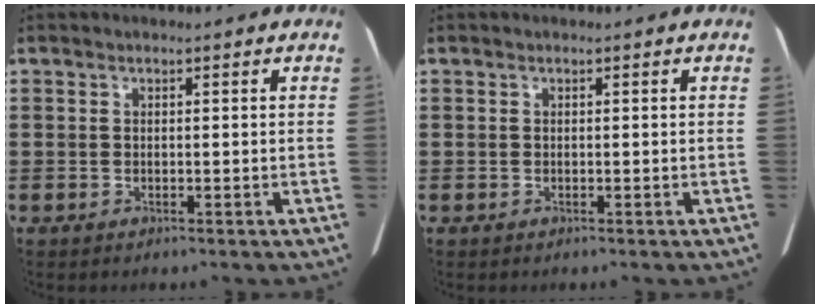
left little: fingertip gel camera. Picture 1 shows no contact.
{"total": 0.0}